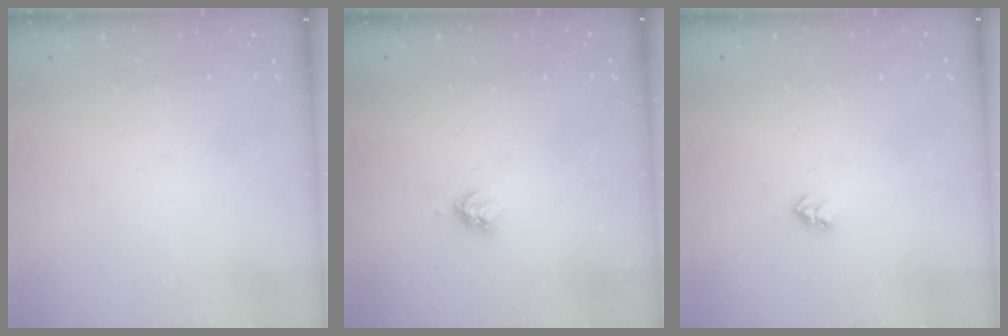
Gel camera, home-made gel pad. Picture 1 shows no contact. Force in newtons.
{"total": 3.1, "press": 3.1, "slide": 0.3}
{"total": 2.7, "press": 2.7, "slide": 0.4}